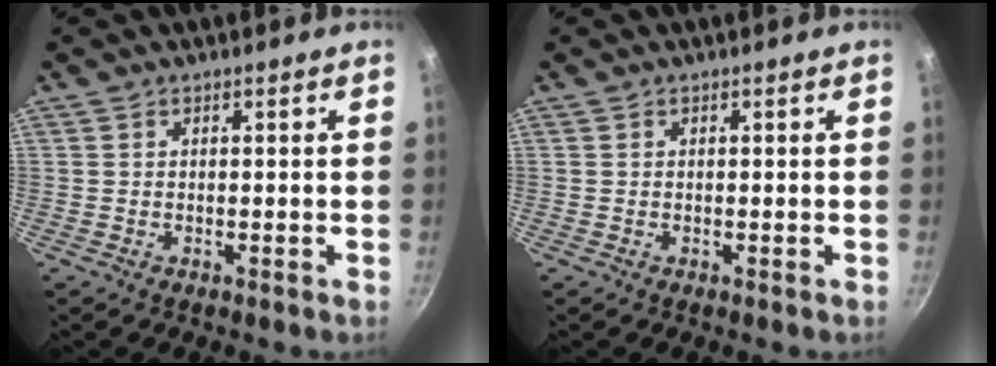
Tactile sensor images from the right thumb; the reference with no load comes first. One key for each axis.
{"total": 0.0}